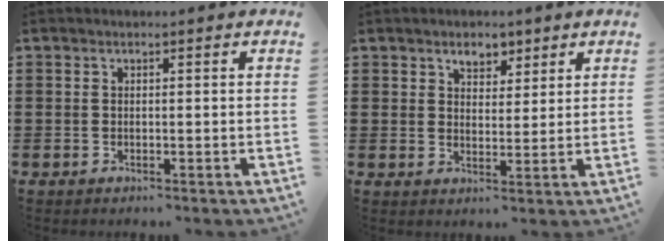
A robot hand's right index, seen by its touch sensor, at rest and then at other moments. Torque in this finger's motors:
{"motor_torque": [0.04, 0.01, 0.28, 0.02]}